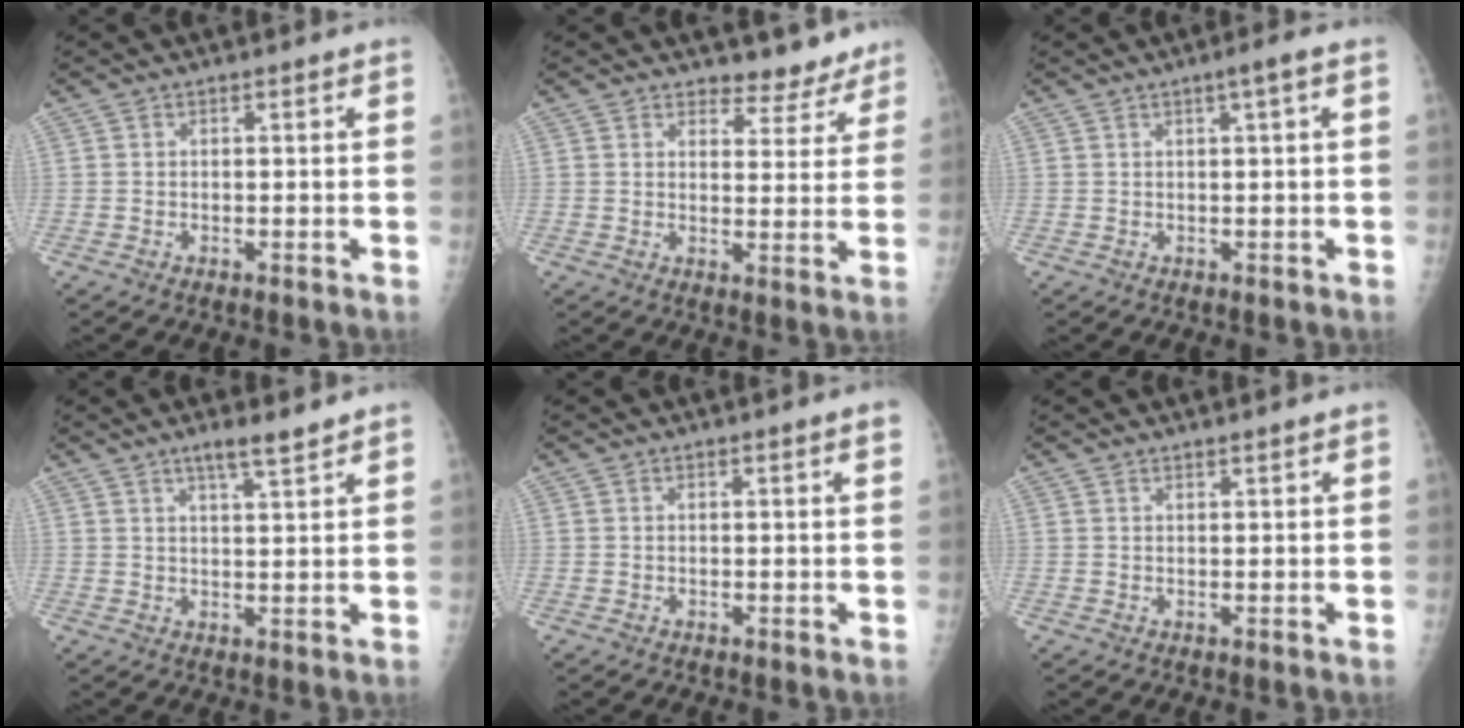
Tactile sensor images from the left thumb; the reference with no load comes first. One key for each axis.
{"total": 6.7, "fx": 5.8, "fy": 3.2, "fz": 0.6, "tx": 0.025, "ty": -0.043, "tz": 0.066}
{"total": 2.2, "fx": 0.7, "fy": -0.1, "fz": 2.1, "tx": -0.039, "ty": 0.006, "tz": 0.012}
{"total": 4.7, "fx": 3.5, "fy": 0.5, "fz": 3.0, "tx": -0.049, "ty": -0.022, "tz": 0.059}
{"total": 1.2, "fx": 0.7, "fy": -0.1, "fz": 1.0, "tx": -0.015, "ty": -0.001, "tz": 0.008}
{"total": 0.9, "fx": 0.9, "fy": 0.0, "fz": 0.3, "tx": -0.003, "ty": -0.006, "tz": 0.016}